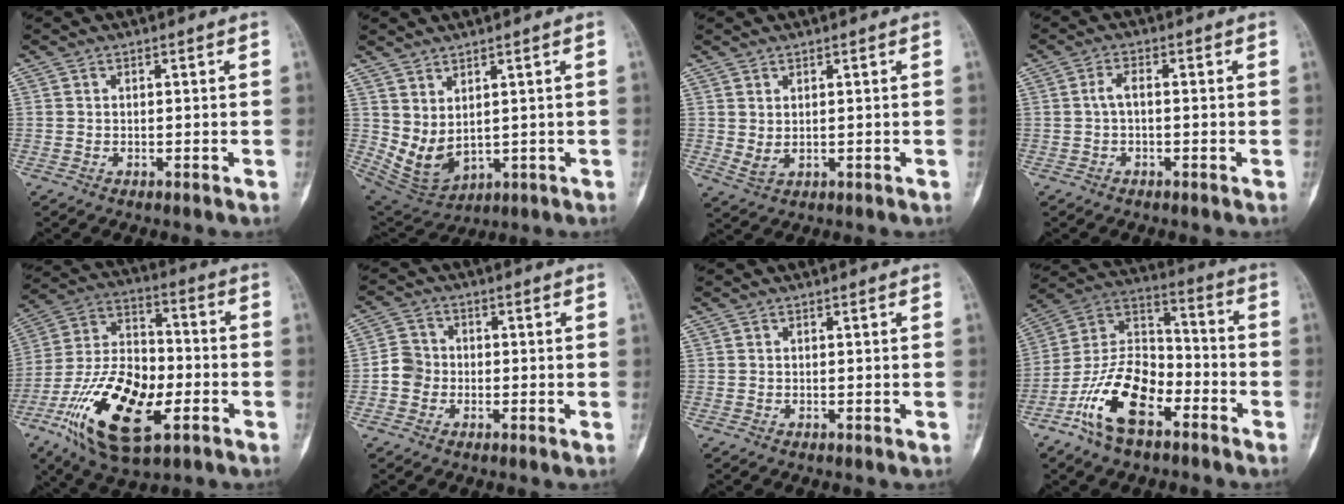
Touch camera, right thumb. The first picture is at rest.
{"total": 7.8, "force": [1.7, 4.7, 6.0], "torque": [-0.097, -0.020, 0.061]}
{"total": 2.6, "force": [0.5, 1.5, 2.0], "torque": [-0.036, -0.004, 0.019]}
{"total": 2.4, "force": [-0.1, 1.1, 2.1], "torque": [-0.042, 0.010, -0.007]}
{"total": 22.7, "force": [-8.3, 11.1, 17.9], "torque": [-0.328, 0.031, -0.140]}
{"total": 4.5, "force": [-1.1, 4.1, 1.7], "torque": [-0.013, 0.012, -0.031]}
{"total": 0.0}
{"total": 16.6, "force": [-8.5, 8.7, 11.3], "torque": [-0.198, 0.069, -0.164]}